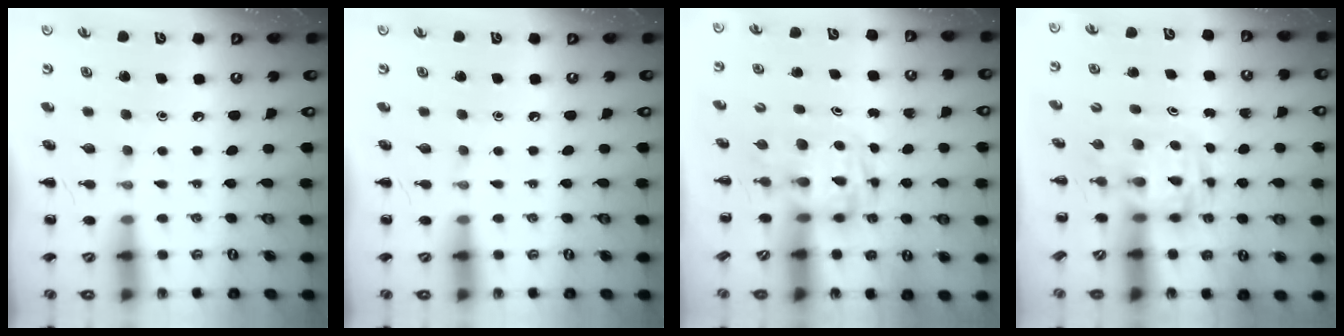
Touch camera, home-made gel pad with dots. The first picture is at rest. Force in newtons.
{"total": 0.0}
{"total": 2.9, "press": 2.8, "slide": 0.5}
{"total": 2.9, "press": 2.9, "slide": 0.5}